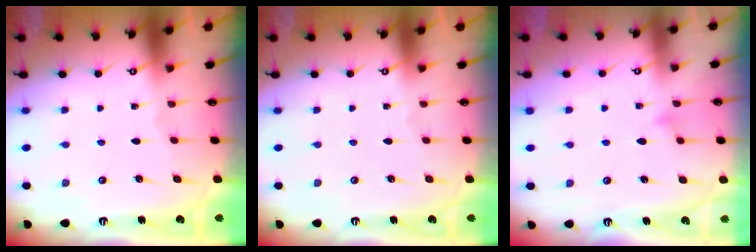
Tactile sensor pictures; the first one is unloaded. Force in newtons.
{"total": 0.0}
{"total": 7.1, "press": 7.1, "slide": 0.3}